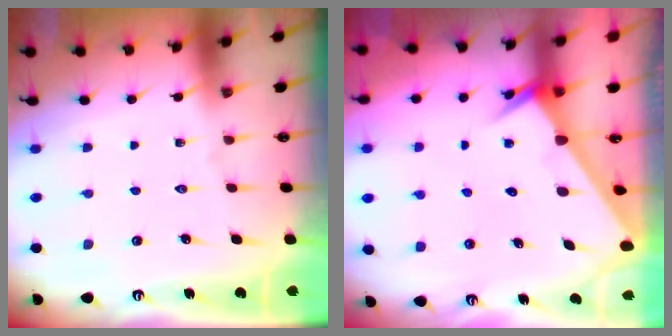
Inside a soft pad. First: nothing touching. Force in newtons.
{"total": 2.7, "press": 2.7, "slide": 0.1}